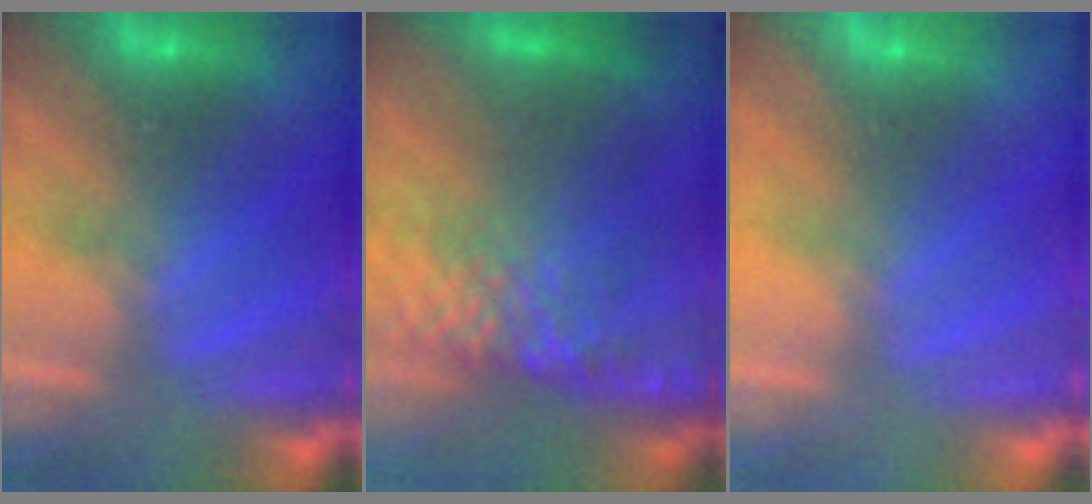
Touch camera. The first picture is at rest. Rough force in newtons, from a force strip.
{"total": 6.8}
{"total": 3.4}